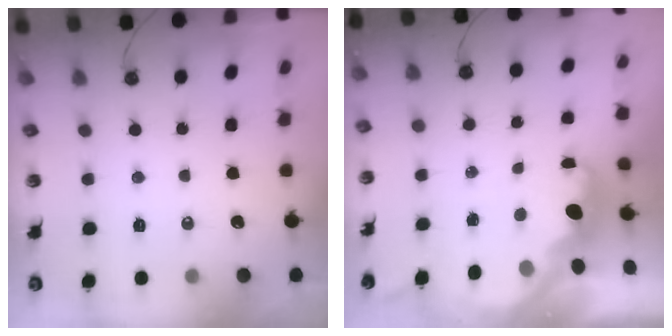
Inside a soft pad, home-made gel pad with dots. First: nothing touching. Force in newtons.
{"total": 2.5, "press": 2.4, "slide": 0.7}